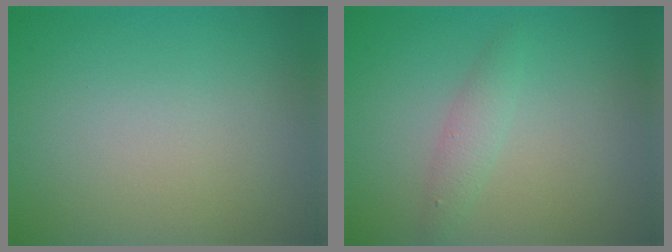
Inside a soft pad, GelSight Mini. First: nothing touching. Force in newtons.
{"total": 1.6, "press": 1.6, "slide": 0.1}